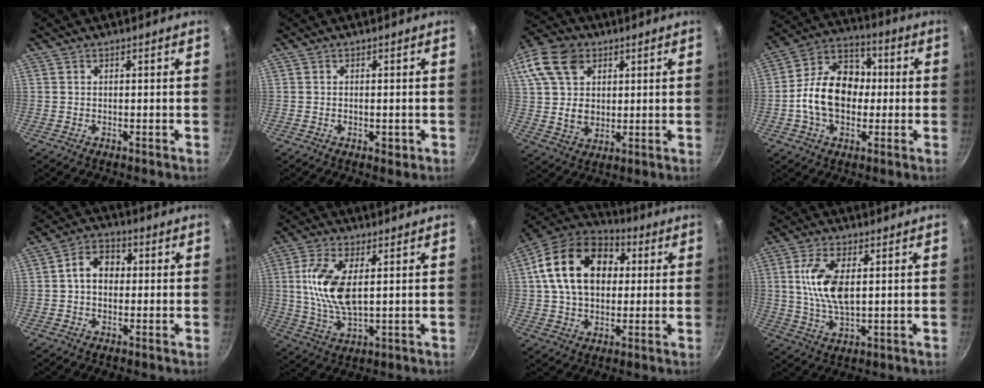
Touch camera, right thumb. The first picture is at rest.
{"total": 2.0, "force": [-0.6, 1.0, 1.7], "torque": [-0.025, -0.001, -0.009]}
{"total": 19.8, "force": [7.6, 14.7, 10.9], "torque": [-0.223, 0.015, 0.138]}
{"total": 15.7, "force": [-0.9, 11.3, 10.8], "torque": [-0.144, 0.034, -0.034]}
{"total": 6.7, "force": [0.4, 5.2, 4.3], "torque": [-0.044, 0.018, -0.004]}
{"total": 11.6, "force": [2.1, 5.4, 10.0], "torque": [-0.199, -0.006, 0.043]}
{"total": 20.2, "force": [4.2, 14.2, 13.7], "torque": [-0.213, 0.022, 0.060]}
{"total": 10.4, "force": [1.9, 4.9, 8.9], "torque": [-0.170, -0.003, 0.037]}